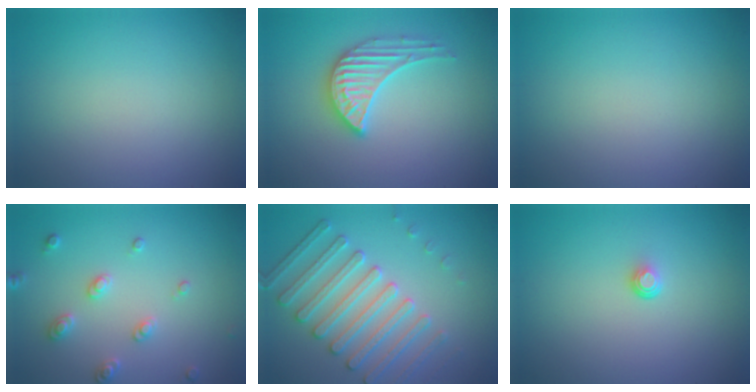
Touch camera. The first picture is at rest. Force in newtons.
{"total": 3.9, "press": 3.9, "slide": 0.5}
{"total": 0.0}
{"total": 2.5, "press": 2.4, "slide": 0.7}
{"total": 4.5, "press": 4.5, "slide": 0.6}
{"total": 0.9, "press": 0.5, "slide": 0.7}